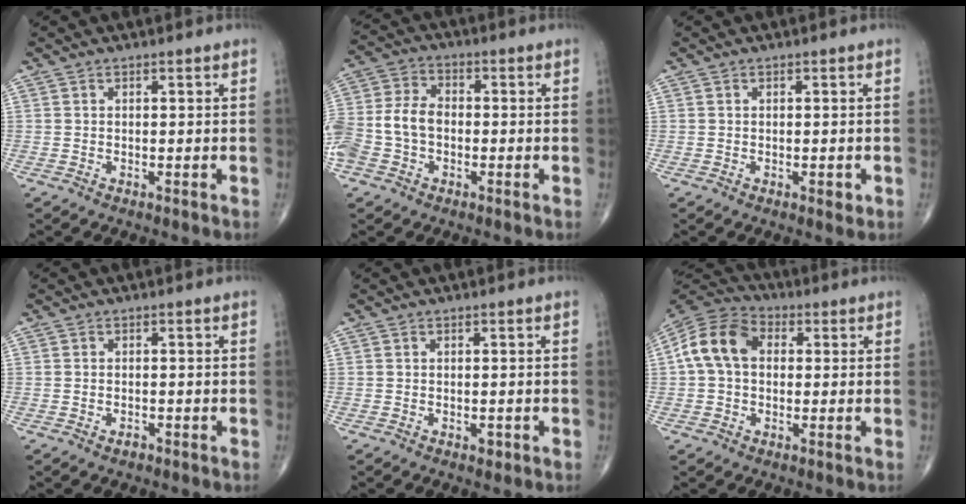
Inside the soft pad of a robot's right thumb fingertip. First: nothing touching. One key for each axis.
{"total": 10.9, "fx": -2.3, "fy": 7.7, "fz": 7.4, "tx": -0.160, "ty": 0.031, "tz": -0.052}
{"total": 1.4, "fx": -0.4, "fy": 0.7, "fz": 1.1, "tx": -0.012, "ty": -0.002, "tz": -0.004}
{"total": 1.1, "fx": -0.7, "fy": 0.7, "fz": 0.6, "tx": -0.012, "ty": 0.004, "tz": -0.010}
{"total": 1.2, "fx": -0.5, "fy": 0.7, "fz": 0.8, "tx": -0.010, "ty": -0.001, "tz": -0.006}
{"total": 11.2, "fx": 1.3, "fy": 8.2, "fz": 7.6, "tx": -0.140, "ty": 0.032, "tz": 0.012}